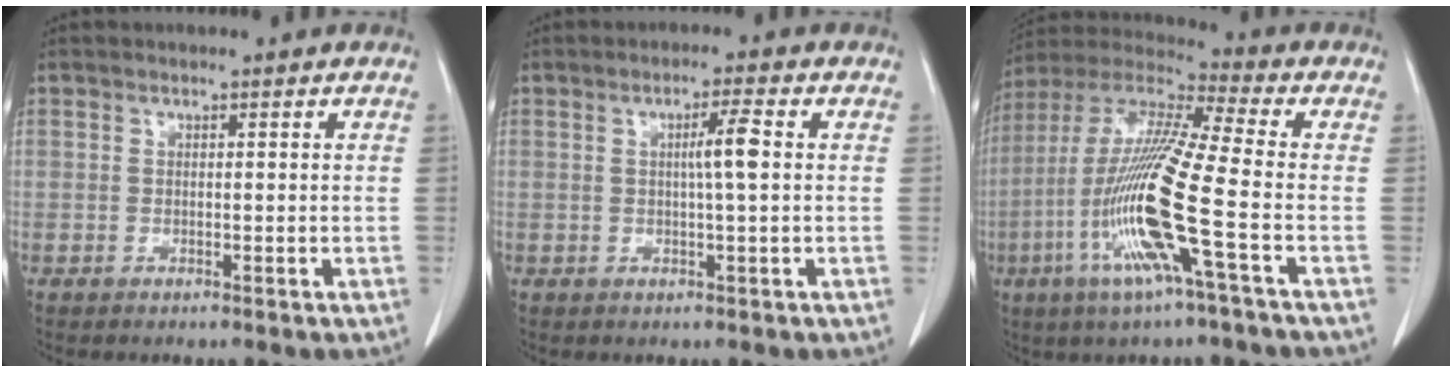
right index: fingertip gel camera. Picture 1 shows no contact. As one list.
[{"total": 3.7, "force": [0.4, -0.3, 3.7], "torque": [-0.063, 0.001, 0.005]}, {"total": 17.3, "force": [-5.1, -0.2, 16.6], "torque": [-0.344, -0.015, -0.110]}]